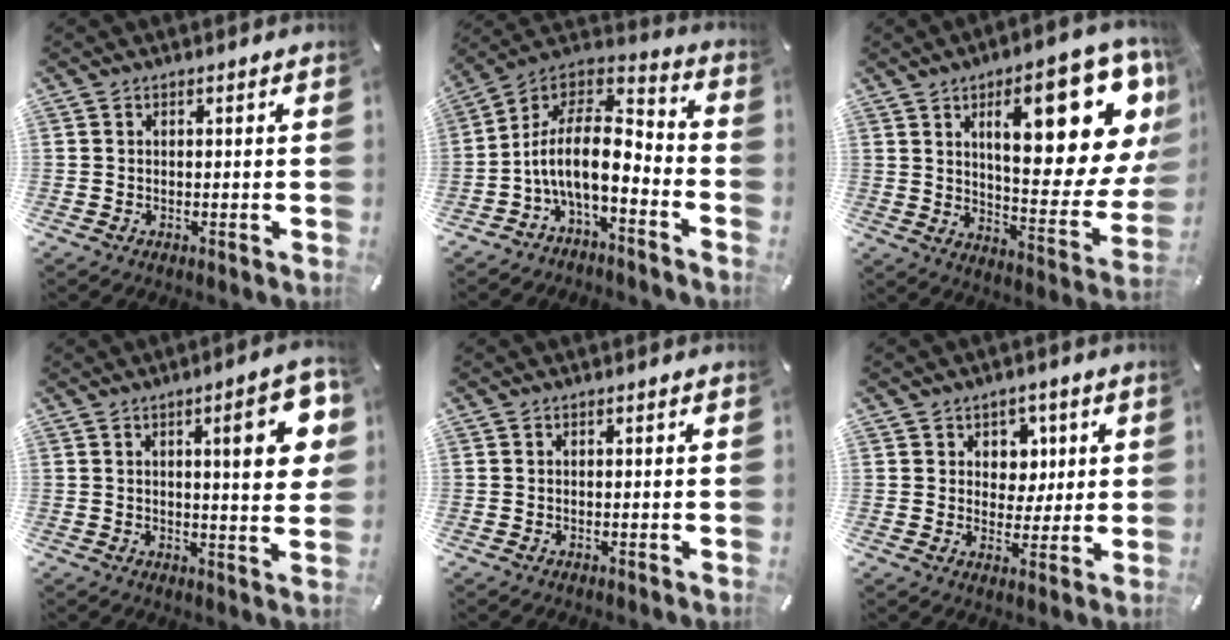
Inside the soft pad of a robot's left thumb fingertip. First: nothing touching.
{"total": 13.9, "force": [-3.5, 6.9, 11.5], "torque": [-0.243, 0.002, -0.062]}
{"total": 25.3, "force": [10.9, 9.2, 20.8], "torque": [-0.280, -0.066, 0.169]}
{"total": 13.2, "force": [4.0, 2.9, 12.2], "torque": [-0.160, -0.015, 0.055]}
{"total": 0.0}
{"total": 6.4, "force": [2.4, 5.7, 1.5], "torque": [-0.013, -0.009, 0.040]}